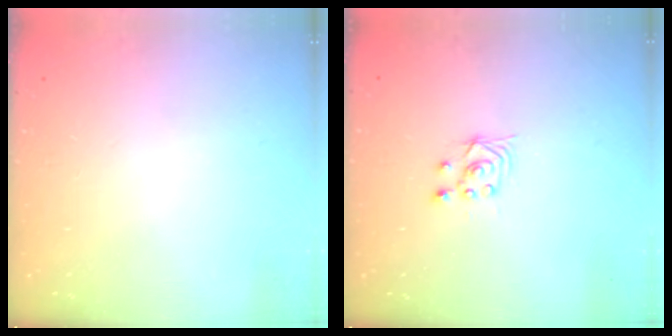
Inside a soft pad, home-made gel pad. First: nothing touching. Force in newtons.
{"total": 2.5, "press": 2.2, "slide": 1.2}